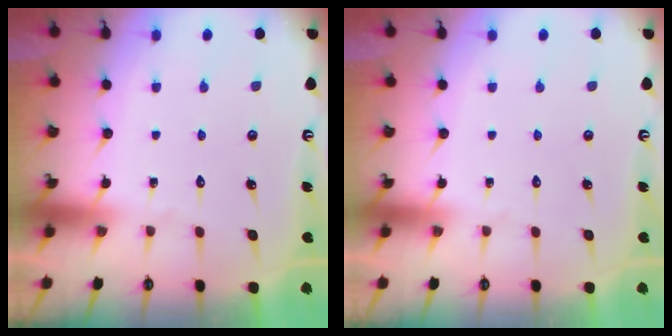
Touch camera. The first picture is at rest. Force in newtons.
{"total": 0.0}